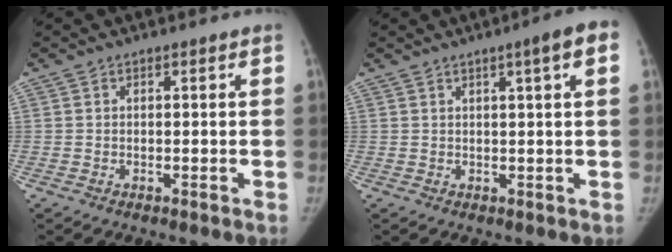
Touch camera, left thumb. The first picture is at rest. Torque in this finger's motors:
{"motor_torque": [-0.25, 0.30, 0.13, 0.02, 0.01]}